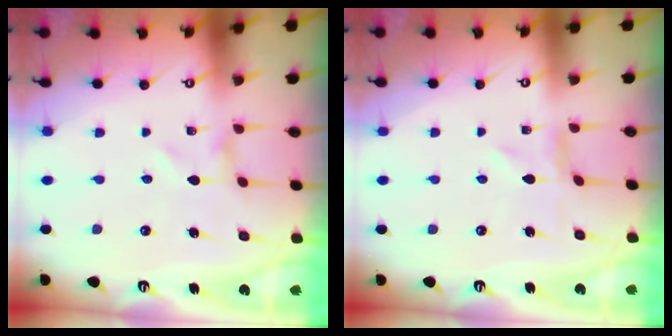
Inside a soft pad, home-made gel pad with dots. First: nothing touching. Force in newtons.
{"total": 0.0}